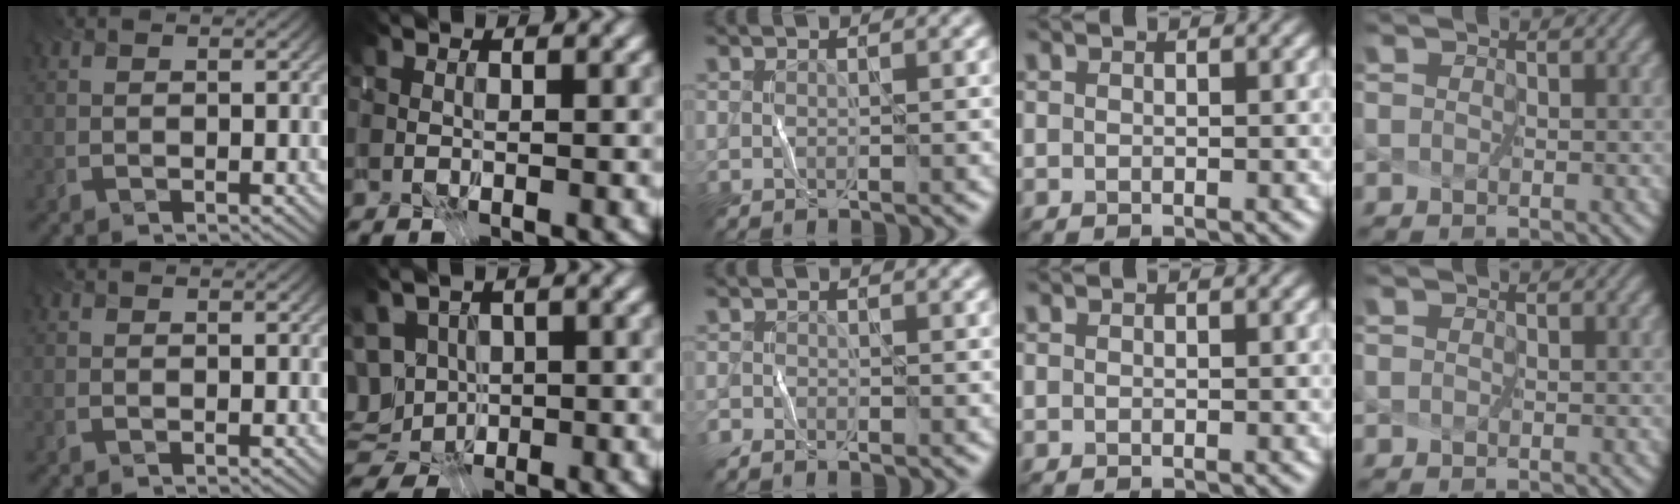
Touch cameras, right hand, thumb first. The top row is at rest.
{"index": {"total": 6.4, "force": [-1.5, 5.0, 3.8], "torque": [-0.064, -0.005, -0.038]}, "middle": {"total": 1.0, "force": [-0.9, 0.4, 0.2], "torque": [-0.004, -0.002, -0.021]}}